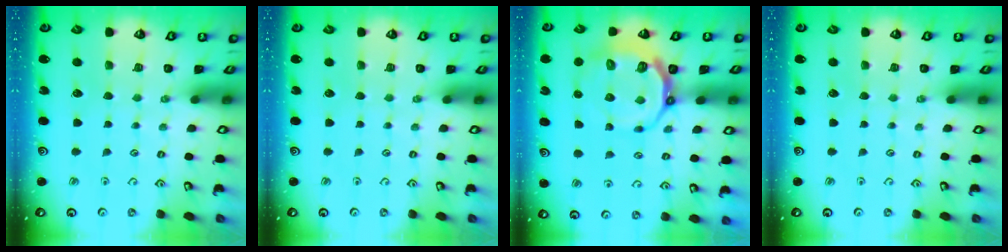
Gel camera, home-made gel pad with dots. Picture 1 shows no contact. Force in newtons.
{"total": 0.0}
{"total": 11.6, "press": 11.1, "slide": 3.5}
{"total": 0.0}